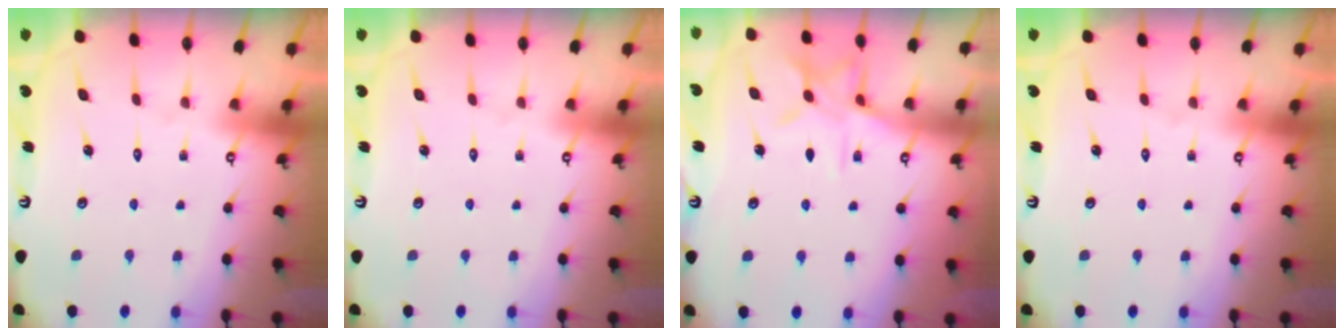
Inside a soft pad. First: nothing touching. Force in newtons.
{"total": 0.0}
{"total": 9.5, "press": 9.5, "slide": 0.6}
{"total": 0.0}